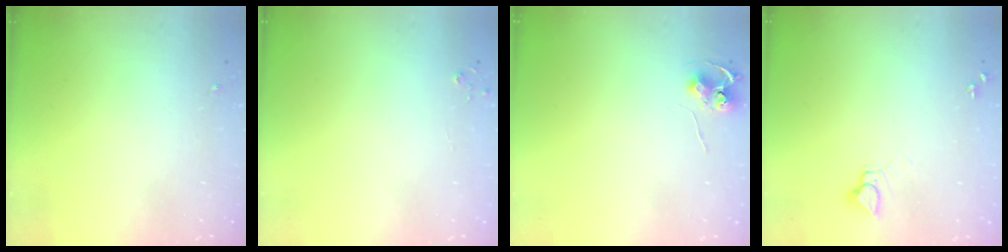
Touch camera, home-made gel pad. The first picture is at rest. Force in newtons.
{"total": 2.7, "press": 2.7, "slide": 0.3}
{"total": 6.9, "press": 6.9, "slide": 0.5}
{"total": 3.9, "press": 3.9, "slide": 0.2}